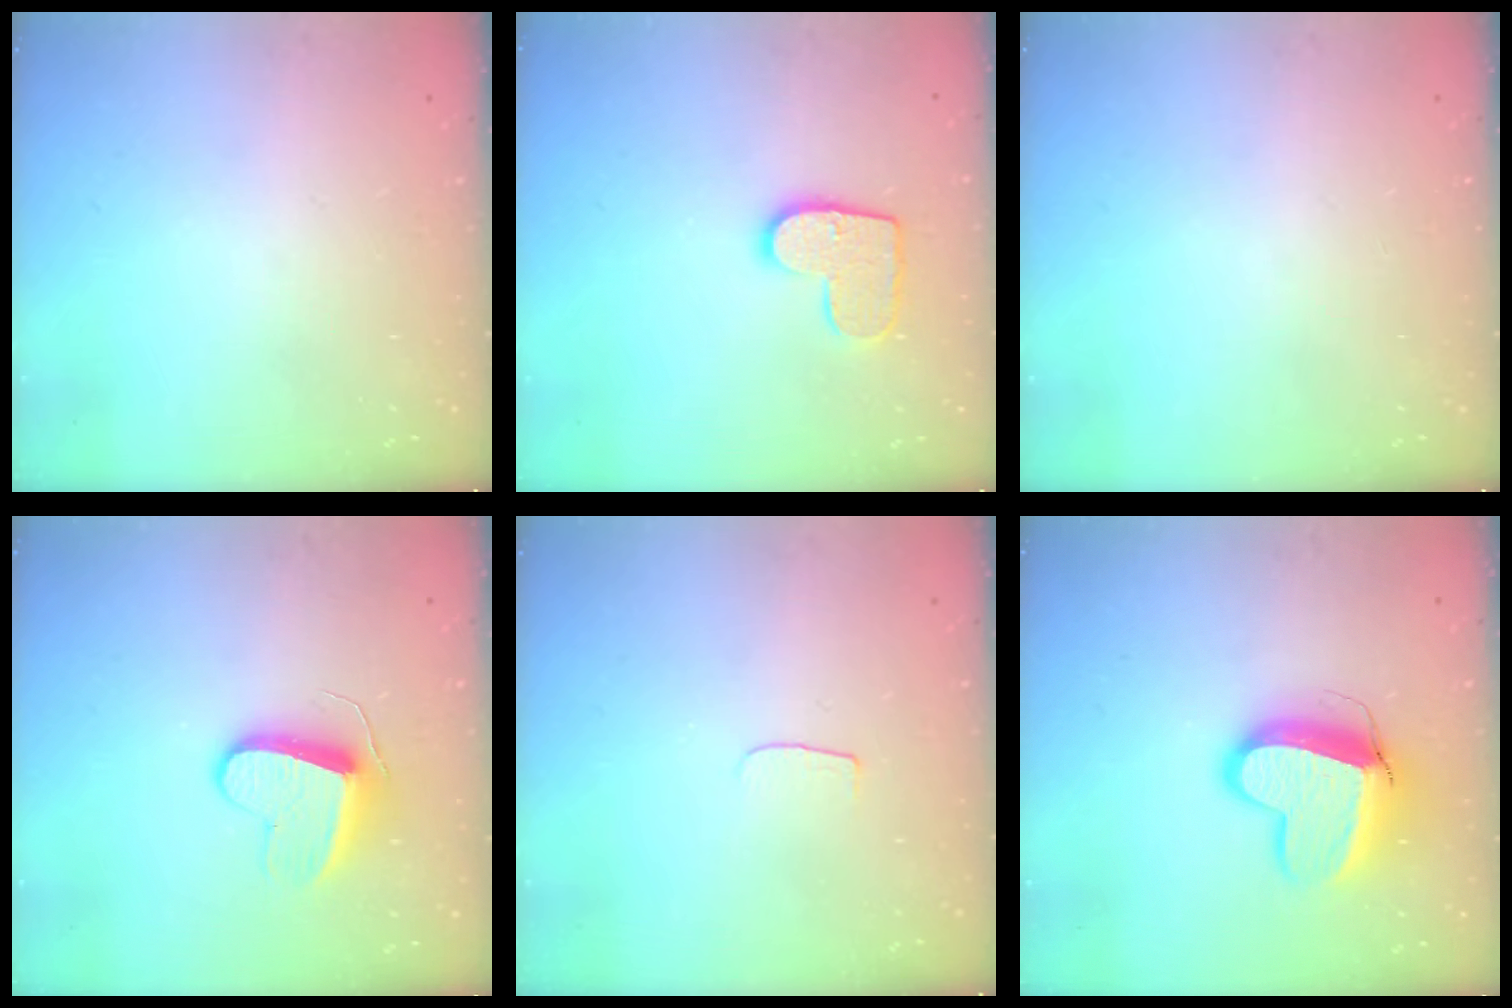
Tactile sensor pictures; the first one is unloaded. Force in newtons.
{"total": 10.4, "press": 10.4, "slide": 0.5}
{"total": 0.0}
{"total": 9.5, "press": 9.5, "slide": 0.7}
{"total": 3.0, "press": 3.0, "slide": 0.3}
{"total": 12.8, "press": 12.7, "slide": 1.4}